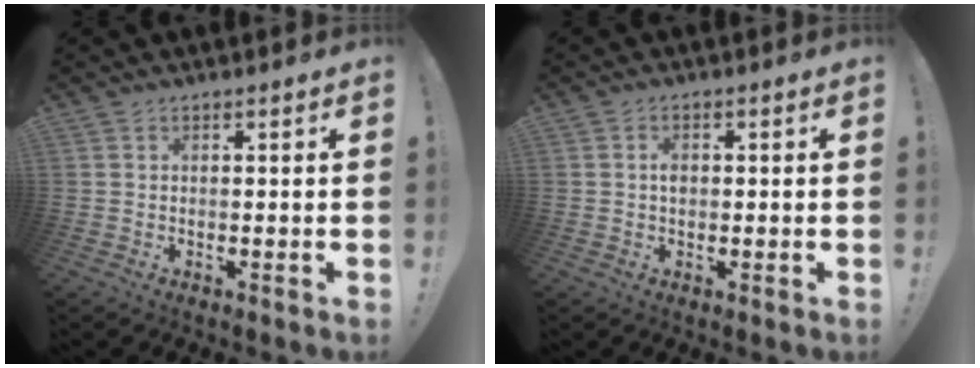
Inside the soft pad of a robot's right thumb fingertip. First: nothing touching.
{"total": 2.0, "force": [-0.1, 1.5, 1.3], "torque": [-0.017, 0.002, -0.004]}